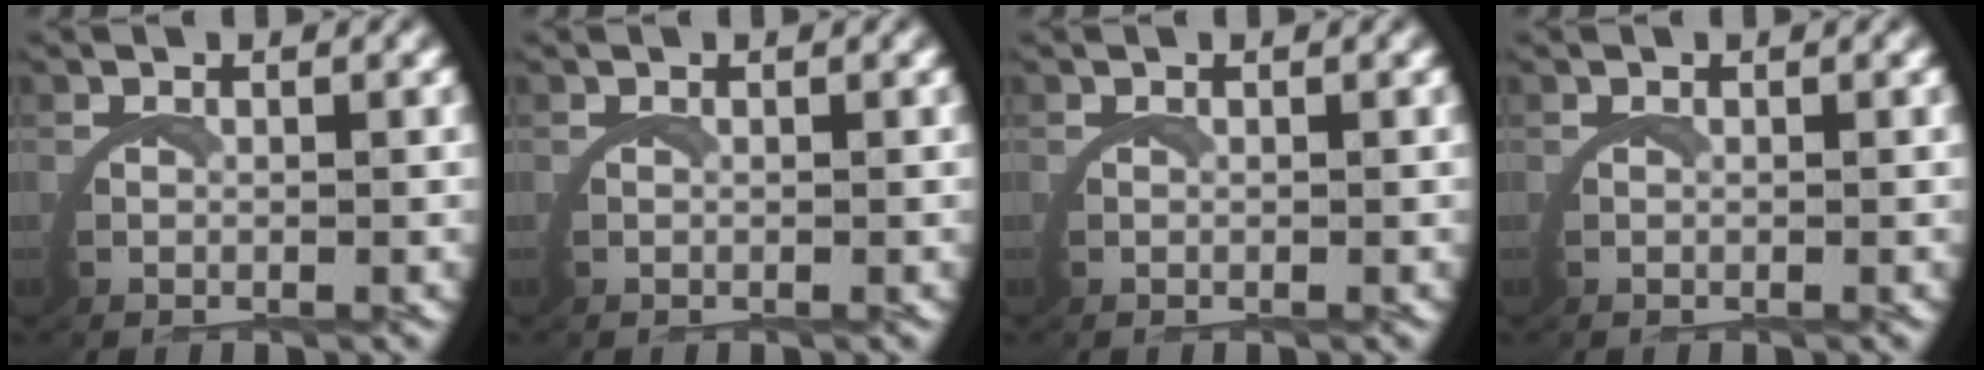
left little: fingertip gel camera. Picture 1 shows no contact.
{"total": 0.0}
{"total": 0.0}
{"total": 0.0}